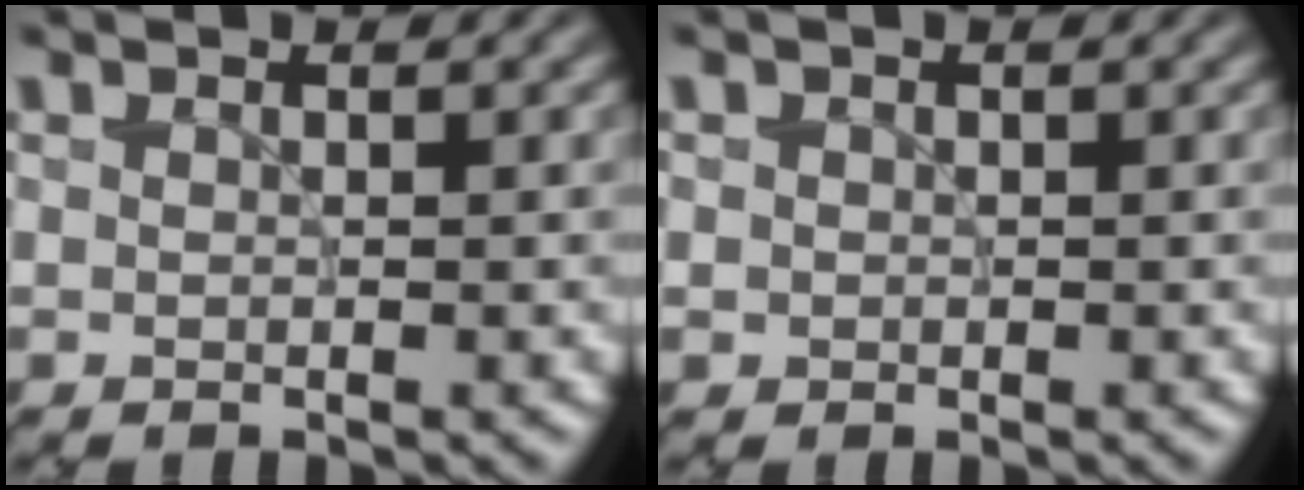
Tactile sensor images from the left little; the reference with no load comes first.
{"total": 0.7, "force": [0.1, 0.7, 0.1], "torque": [0.005, -0.001, -0.002]}